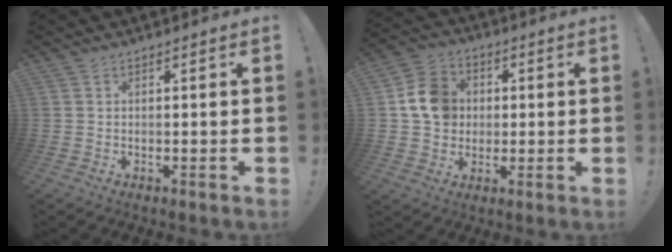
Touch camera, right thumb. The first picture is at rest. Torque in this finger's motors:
{"motor_torque": [0.15, 0.17, 0.25, 0.29, 0.11]}